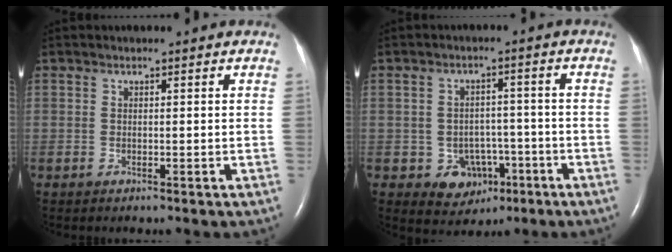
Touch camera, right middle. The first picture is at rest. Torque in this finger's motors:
{"motor_torque": [0.16, -0.12, 0.05, 0.02]}